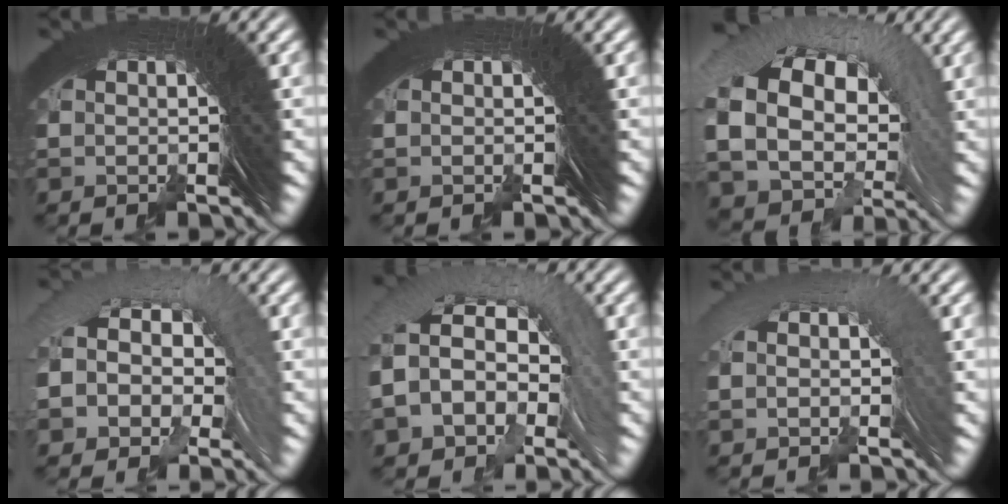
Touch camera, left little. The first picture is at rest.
{"total": 0.0}
{"total": 11.8, "force": [1.6, 8.1, 8.4], "torque": [-0.155, -0.018, 0.032]}
{"total": 7.5, "force": [0.1, 5.4, 5.2], "torque": [-0.105, 0.004, -0.008]}
{"total": 10.0, "force": [1.1, 7.1, 6.9], "torque": [-0.136, 0.012, 0.004]}
{"total": 1.9, "force": [0.5, 0.3, 1.8], "torque": [-0.020, 0.029, -0.001]}